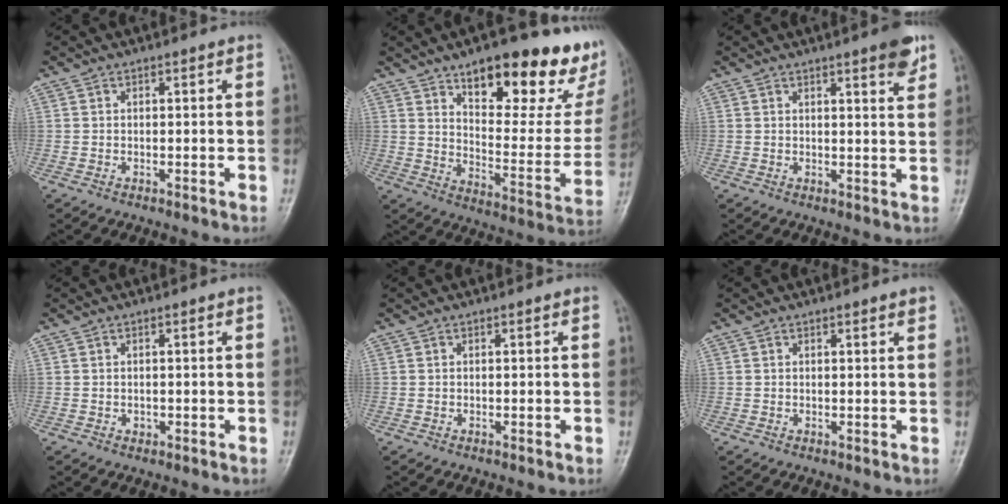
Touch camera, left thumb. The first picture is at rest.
{"total": 27.7, "force": [16.2, 10.2, 20.0], "torque": [-0.223, -0.066, 0.234]}
{"total": 4.7, "force": [3.1, 0.7, 3.5], "torque": [-0.038, -0.018, 0.038]}
{"total": 0.7, "force": [0.0, 0.5, 0.4], "torque": [-0.002, 0.000, -0.001]}
{"total": 0.0}
{"total": 1.1, "force": [0.9, 0.1, 0.7], "torque": [-0.006, -0.003, 0.011]}